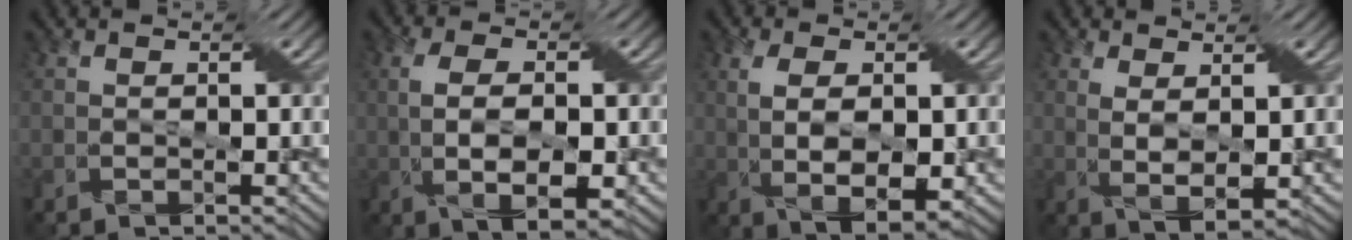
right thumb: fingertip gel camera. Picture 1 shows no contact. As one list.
[{"total": 6.6, "force": [-0.6, 3.0, 5.8], "torque": [-0.115, -0.008, -0.001]}, {"total": 6.3, "force": [0.2, 3.1, 5.5], "torque": [-0.110, -0.007, 0.008]}, {"total": 2.9, "force": [1.3, 0.6, 2.5], "torque": [-0.063, -0.003, 0.024]}]